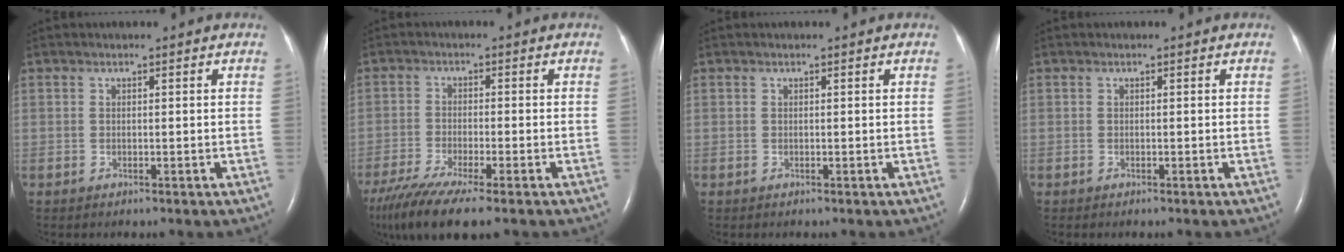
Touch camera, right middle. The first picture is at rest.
{"total": 11.2, "force": [-8.3, 1.2, 7.4], "torque": [-0.138, -0.025, -0.142]}
{"total": 0.0}
{"total": 0.0}